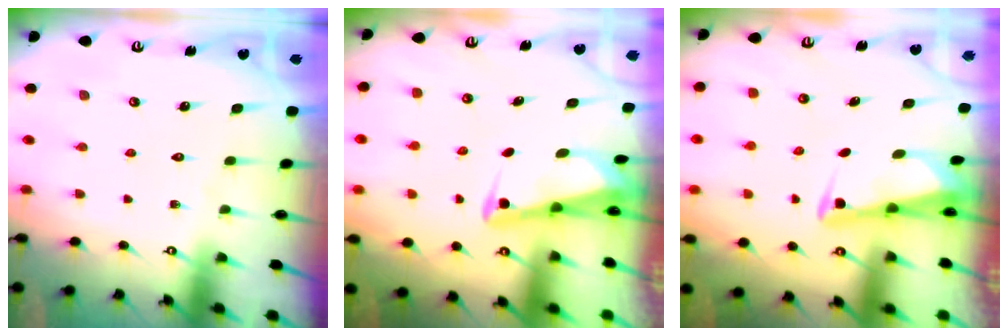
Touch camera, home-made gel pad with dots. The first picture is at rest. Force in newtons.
{"total": 2.5, "press": 2.5, "slide": 0.2}
{"total": 2.7, "press": 2.7, "slide": 0.3}